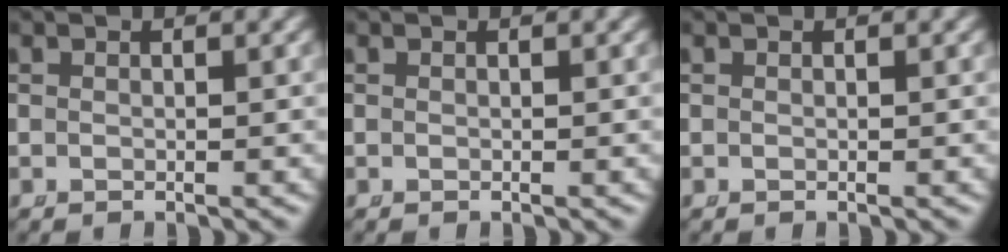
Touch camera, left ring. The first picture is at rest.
{"total": 0.0}
{"total": 0.0}